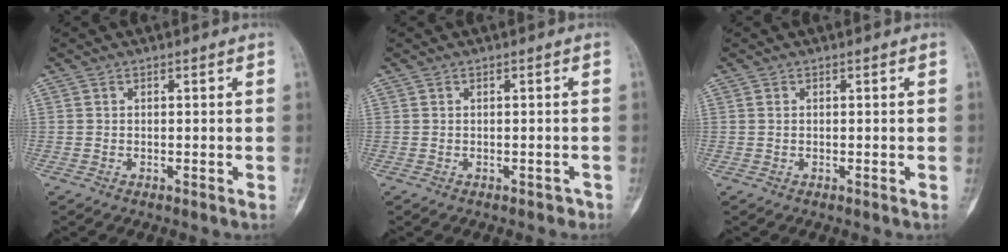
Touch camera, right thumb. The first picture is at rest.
{"total": 1.0, "force": [-0.6, 0.7, 0.3], "torque": [0.000, 0.010, -0.007]}
{"total": 0.0}